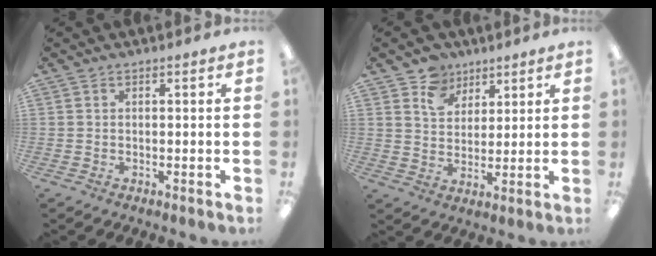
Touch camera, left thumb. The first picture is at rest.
{"total": 7.7, "force": [5.3, 5.4, 1.1], "torque": [-0.028, -0.023, 0.100]}